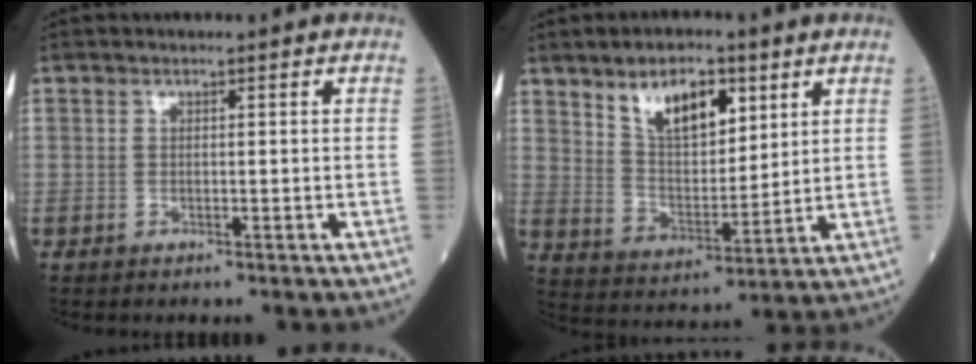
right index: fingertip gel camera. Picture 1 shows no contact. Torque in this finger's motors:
{"motor_torque": [1.07, 1.07, 0.19, 0.09]}